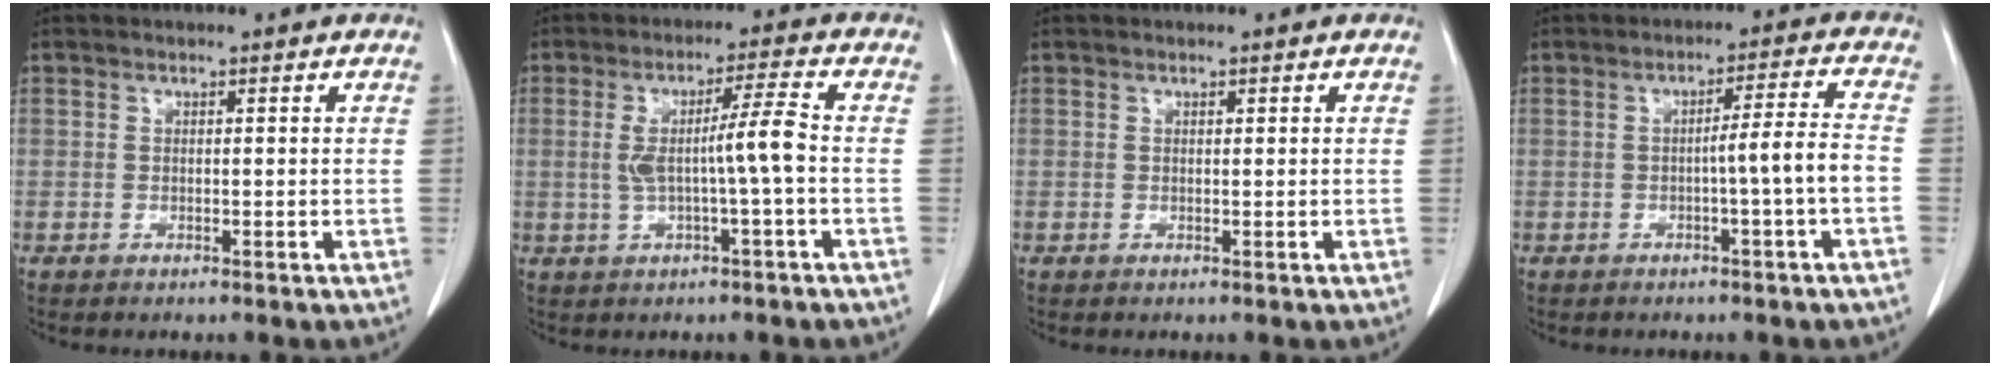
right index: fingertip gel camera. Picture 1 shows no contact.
{"total": 6.6, "force": [-0.4, -0.5, 6.5], "torque": [-0.118, 0.010, -0.004]}
{"total": 0.0}
{"total": 5.3, "force": [-1.6, -1.1, 5.0], "torque": [-0.072, 0.009, -0.023]}